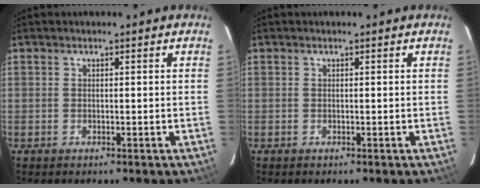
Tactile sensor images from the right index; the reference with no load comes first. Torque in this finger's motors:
{"motor_torque": [-0.09, -0.09, 0.02, 0.00]}